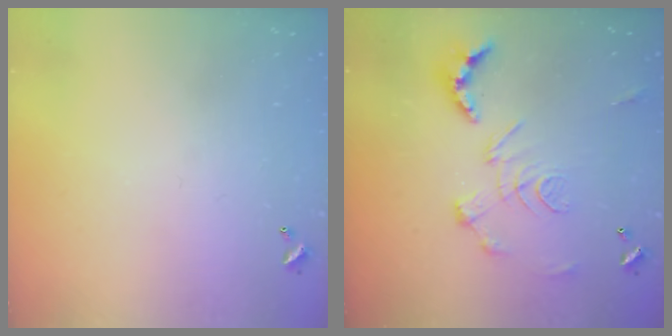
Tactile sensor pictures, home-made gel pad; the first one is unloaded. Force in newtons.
{"total": 2.9, "press": 2.3, "slide": 1.7}